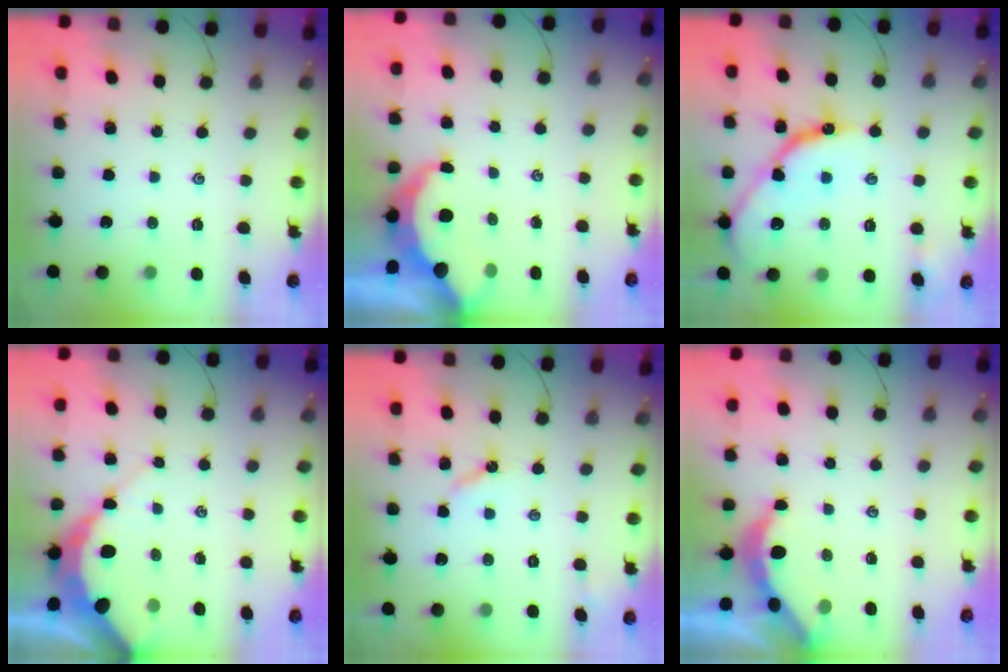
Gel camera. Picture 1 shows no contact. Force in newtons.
{"total": 6.3, "press": 6.2, "slide": 0.8}
{"total": 13.3, "press": 13.3, "slide": 1.3}
{"total": 7.8, "press": 7.7, "slide": 0.7}
{"total": 3.6, "press": 3.6, "slide": 0.6}
{"total": 3.9, "press": 3.9, "slide": 0.5}